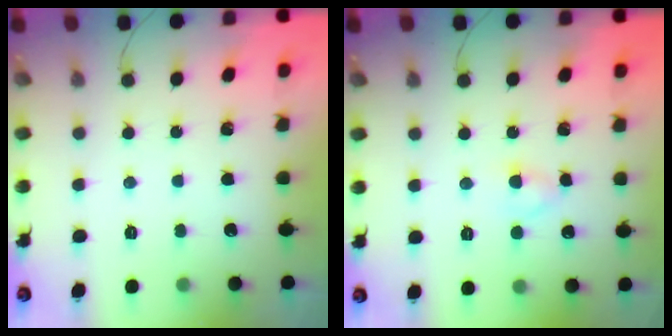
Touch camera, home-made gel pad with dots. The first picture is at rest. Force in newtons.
{"total": 2.6, "press": 2.5, "slide": 0.9}